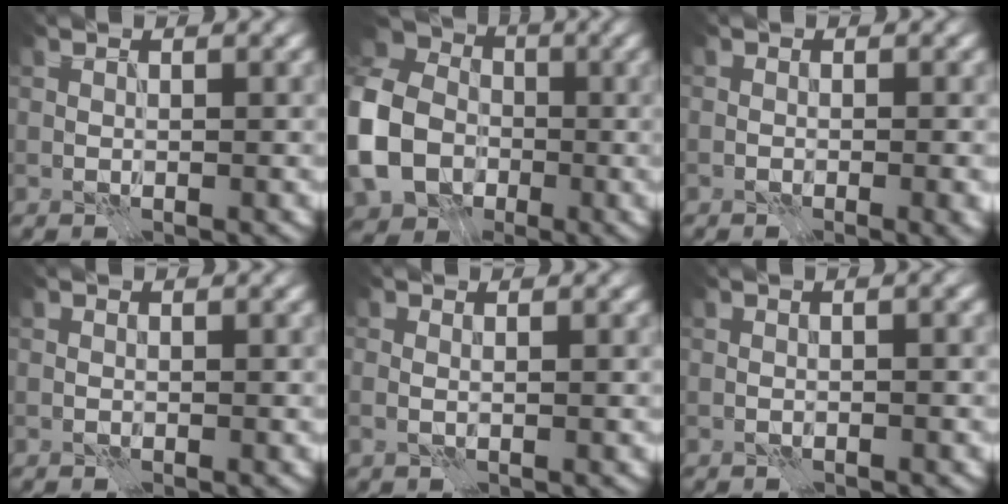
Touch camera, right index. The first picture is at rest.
{"total": 11.1, "force": [-2.7, 9.0, 5.8], "torque": [-0.152, -0.007, -0.063]}
{"total": 1.6, "force": [-0.3, 0.5, 1.5], "torque": [-0.007, 0.001, -0.005]}
{"total": 0.0}
{"total": 0.5, "force": [0.0, 0.2, 0.5], "torque": [-0.001, -0.002, -0.003]}
{"total": 1.9, "force": [0.2, 0.7, 1.8], "torque": [-0.012, -0.001, -0.006]}